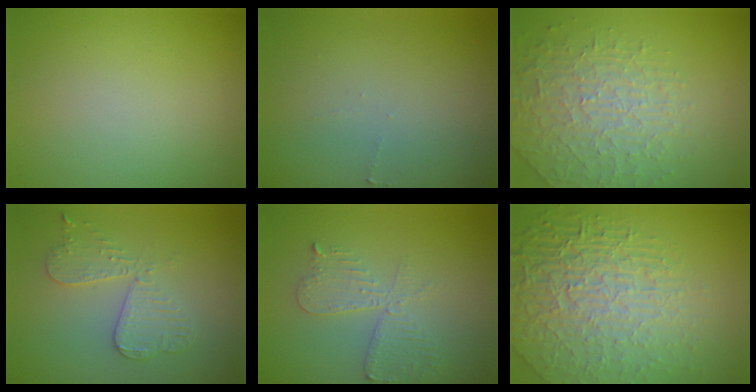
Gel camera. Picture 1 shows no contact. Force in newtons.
{"total": 0.5, "press": 0.5, "slide": 0.1}
{"total": 3.7, "press": 3.5, "slide": 1.1}
{"total": 3.4, "press": 3.2, "slide": 1.3}
{"total": 2.6, "press": 2.5, "slide": 0.5}
{"total": 8.9, "press": 6.1, "slide": 6.6}